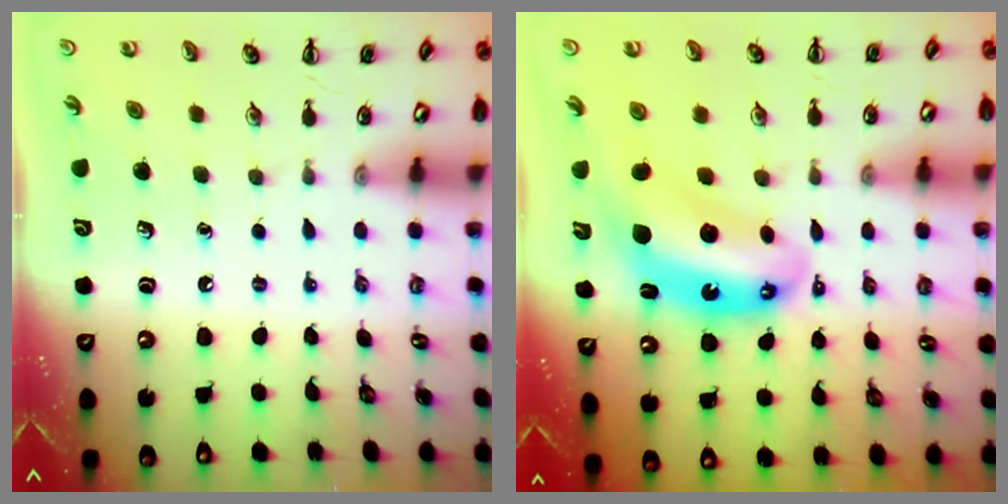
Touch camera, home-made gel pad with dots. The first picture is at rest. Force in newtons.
{"total": 9.8, "press": 9.5, "slide": 2.6}